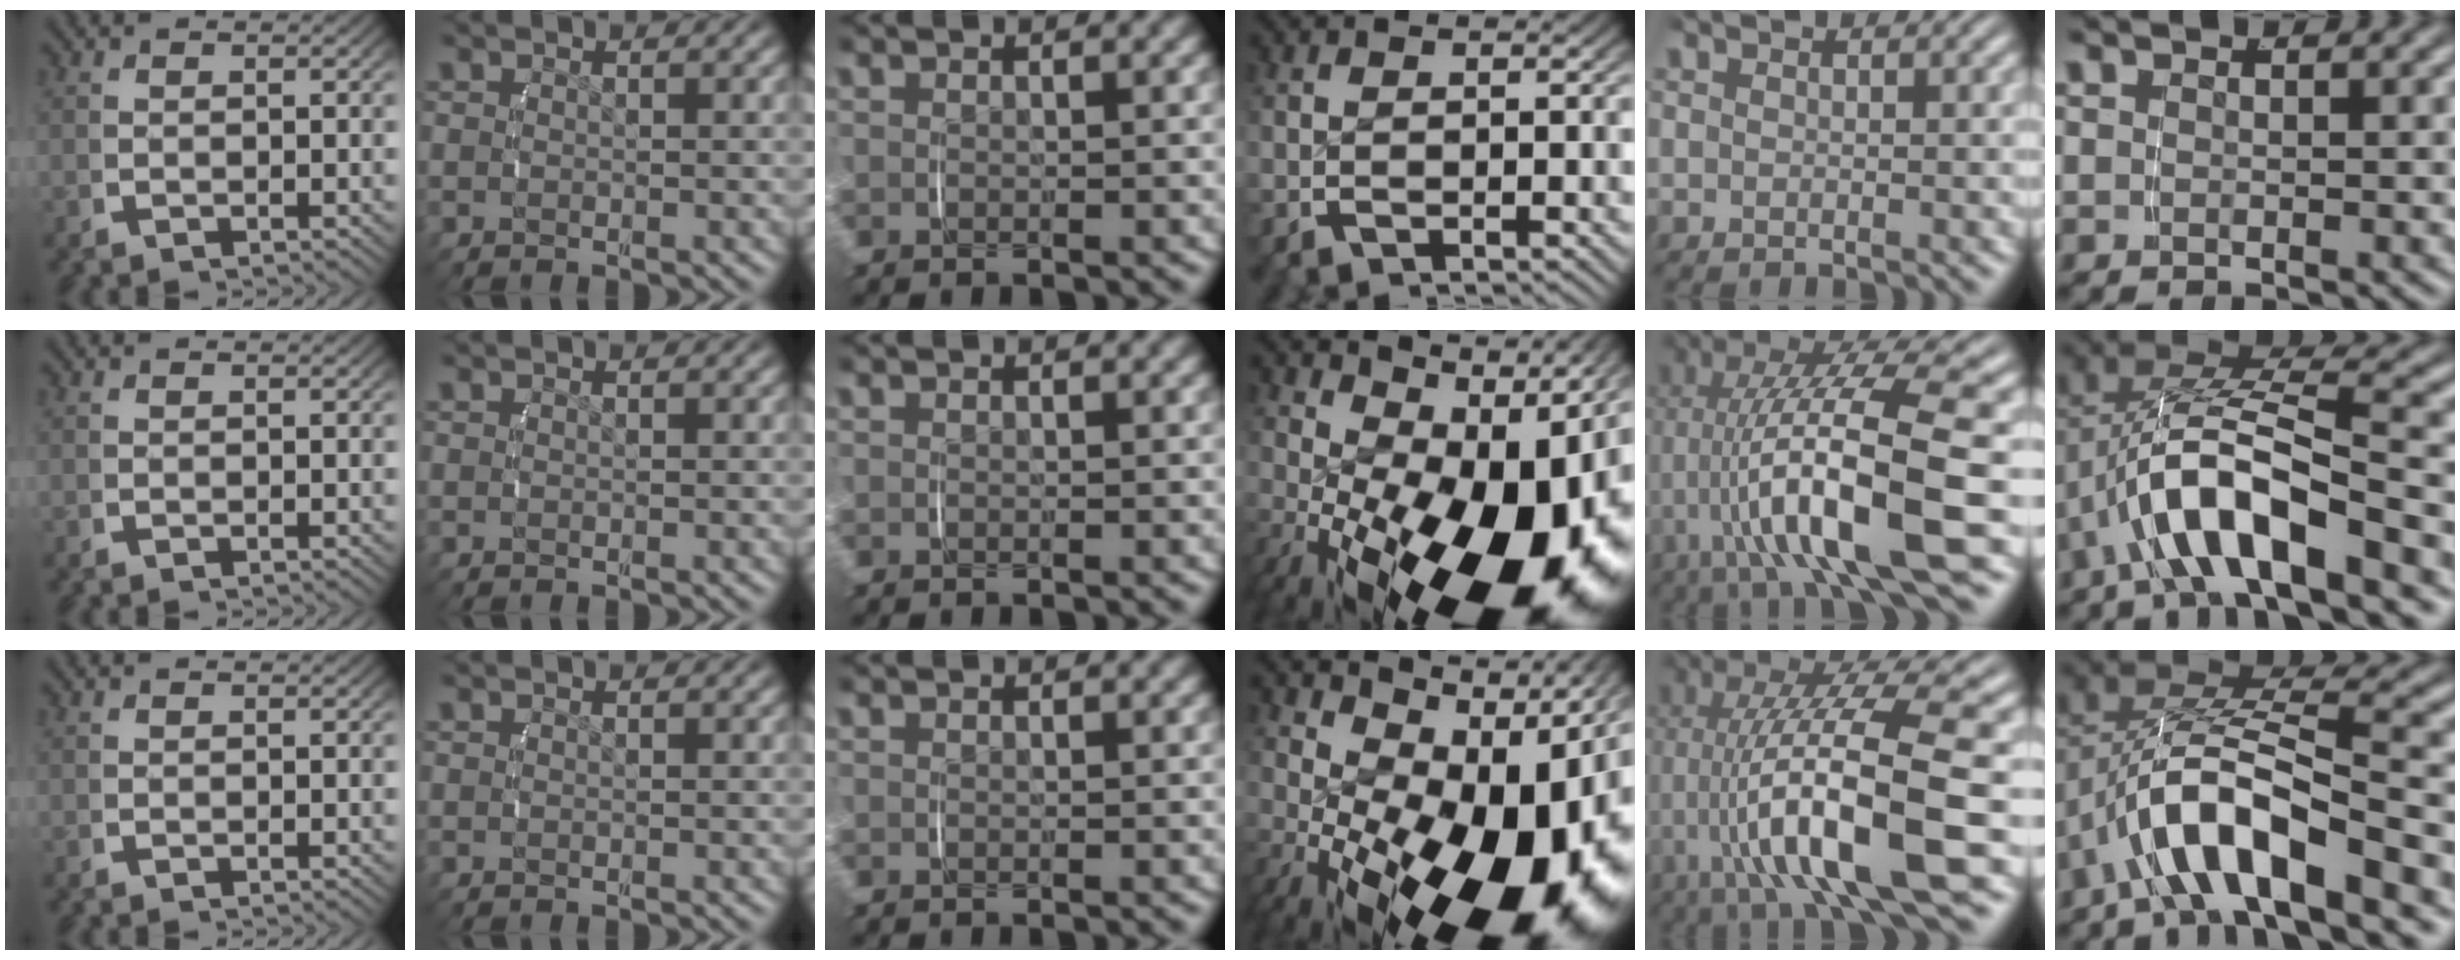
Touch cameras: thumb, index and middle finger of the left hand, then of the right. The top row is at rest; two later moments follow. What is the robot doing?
{"motion": "lift_and_place", "object": "camera"}